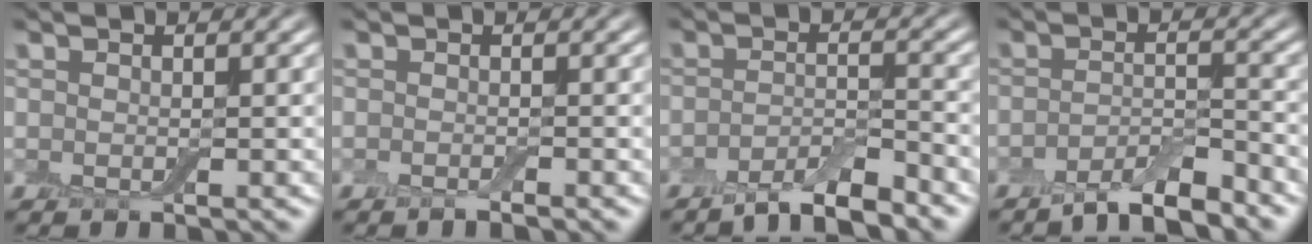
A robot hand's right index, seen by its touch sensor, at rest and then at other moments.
{"total": 0.8, "force": [-0.6, 0.0, 0.5], "torque": [-0.007, -0.001, -0.011]}
{"total": 4.3, "force": [-3.4, 0.8, 2.6], "torque": [-0.041, 0.002, -0.062]}
{"total": 4.2, "force": [-3.4, 0.7, 2.4], "torque": [-0.039, 0.002, -0.062]}